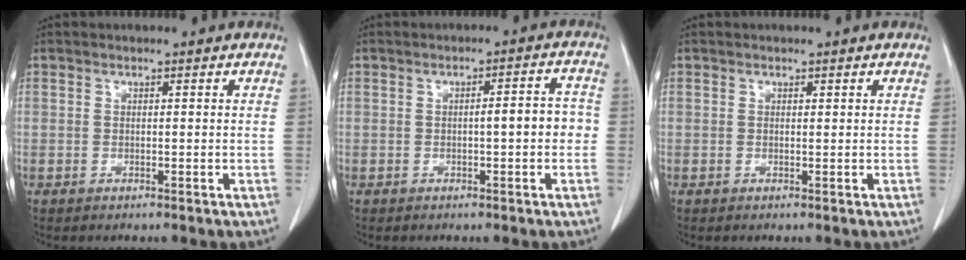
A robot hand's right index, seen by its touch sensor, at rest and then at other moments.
{"total": 4.2, "force": [-0.6, 1.0, 4.0], "torque": [-0.054, 0.017, -0.007]}
{"total": 0.0}